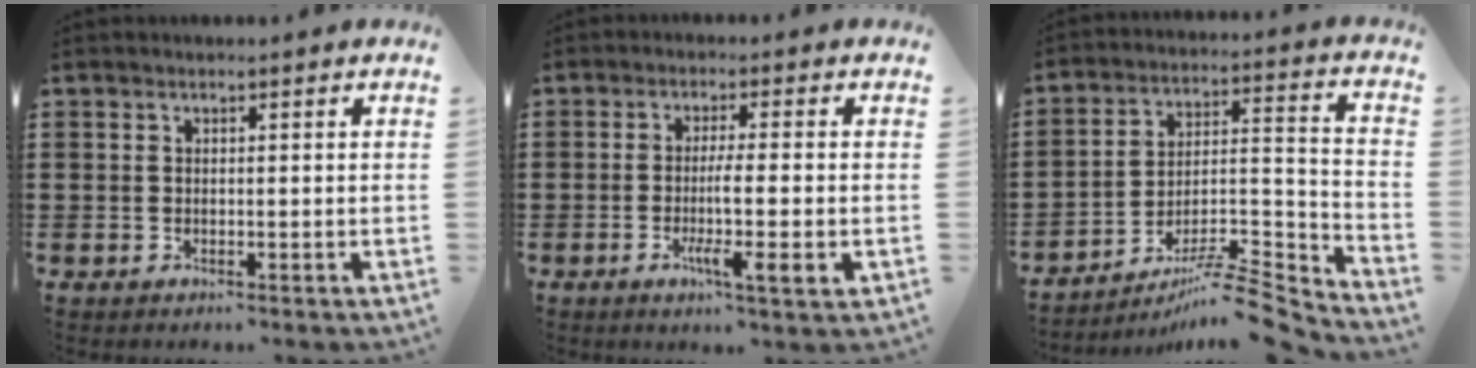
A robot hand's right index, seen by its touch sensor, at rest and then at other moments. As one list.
[{"total": 5.4, "force": [-1.2, -0.2, 5.3], "torque": [-0.098, -0.016, -0.024]}, {"total": 8.2, "force": [-7.0, 0.9, 4.1], "torque": [-0.058, 0.008, -0.139]}]